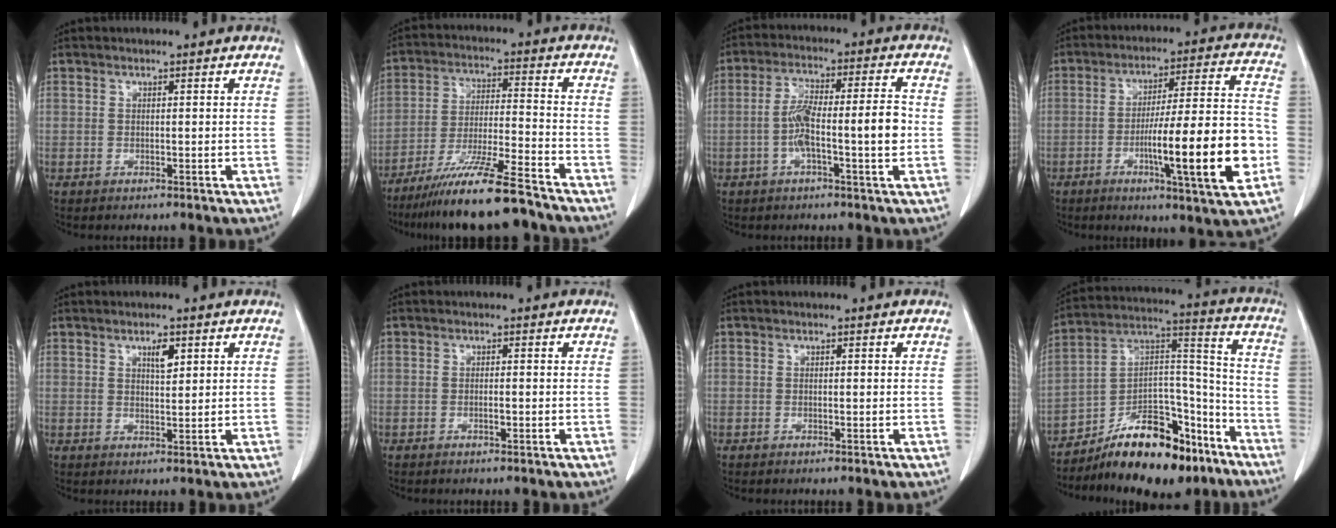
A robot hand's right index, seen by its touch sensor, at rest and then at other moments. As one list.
[{"total": 14.2, "force": [-11.3, 0.2, 8.5], "torque": [-0.151, -0.027, -0.195]}, {"total": 9.3, "force": [-1.6, 1.1, 9.1], "torque": [-0.164, 0.021, -0.033]}, {"total": 17.1, "force": [-5.1, 0.7, 16.4], "torque": [-0.249, 0.001, -0.075]}, {"total": 2.9, "force": [1.6, 1.0, 2.3], "torque": [-0.038, -0.004, 0.028]}, {"total": 0.9, "force": [-0.3, 0.2, 0.8], "torque": [-0.018, 0.000, -0.005]}, {"total": 0.0}, {"total": 19.0, "force": [-13.6, 7.1, 11.2], "torque": [-0.172, 0.042, -0.218]}]